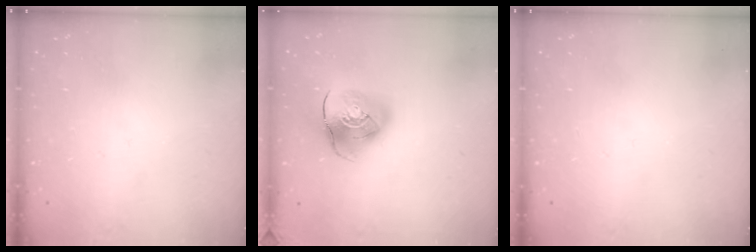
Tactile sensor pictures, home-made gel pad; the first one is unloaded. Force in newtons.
{"total": 12.7, "press": 12.5, "slide": 1.8}
{"total": 0.0}